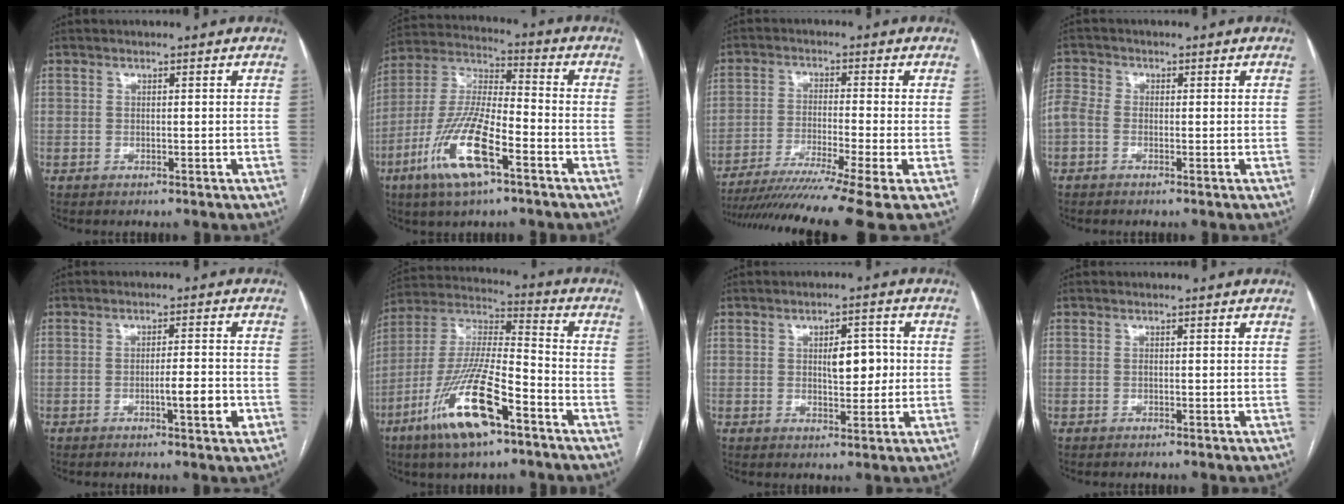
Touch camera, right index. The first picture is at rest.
{"total": 14.8, "force": [-7.0, 3.1, 12.6], "torque": [-0.265, -0.010, -0.130]}
{"total": 14.6, "force": [-11.4, -2.3, 8.8], "torque": [-0.140, -0.037, -0.186]}
{"total": 4.0, "force": [-0.8, 2.8, 2.7], "torque": [-0.082, 0.020, -0.022]}
{"total": 4.9, "force": [-1.7, 0.4, 4.6], "torque": [-0.067, -0.001, -0.025]}
{"total": 17.2, "force": [-9.1, 3.5, 14.2], "torque": [-0.297, -0.021, -0.164]}
{"total": 5.2, "force": [0.5, 2.2, 4.7], "torque": [-0.065, 0.007, 0.011]}
{"total": 0.0}